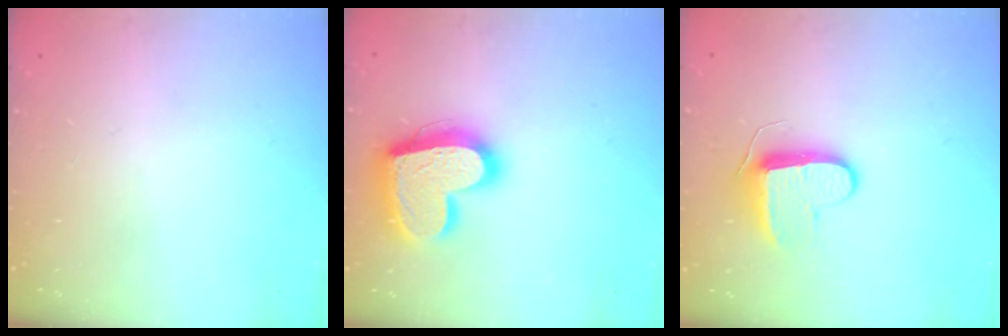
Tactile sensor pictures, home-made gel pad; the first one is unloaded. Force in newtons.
{"total": 19.9, "press": 19.9, "slide": 1.1}
{"total": 9.6, "press": 9.6, "slide": 0.4}